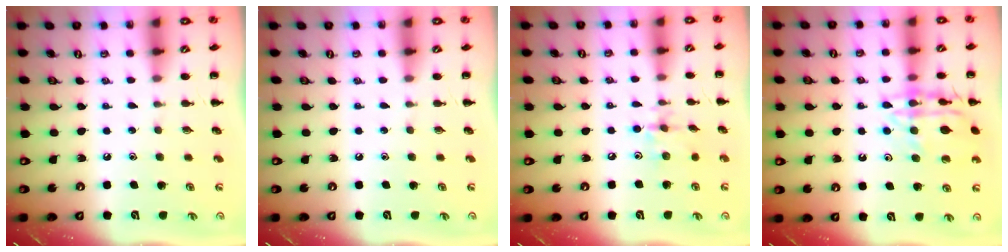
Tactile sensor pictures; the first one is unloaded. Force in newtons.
{"total": 0.0}
{"total": 5.4, "press": 5.4, "slide": 0.5}
{"total": 15.9, "press": 15.9, "slide": 1.1}